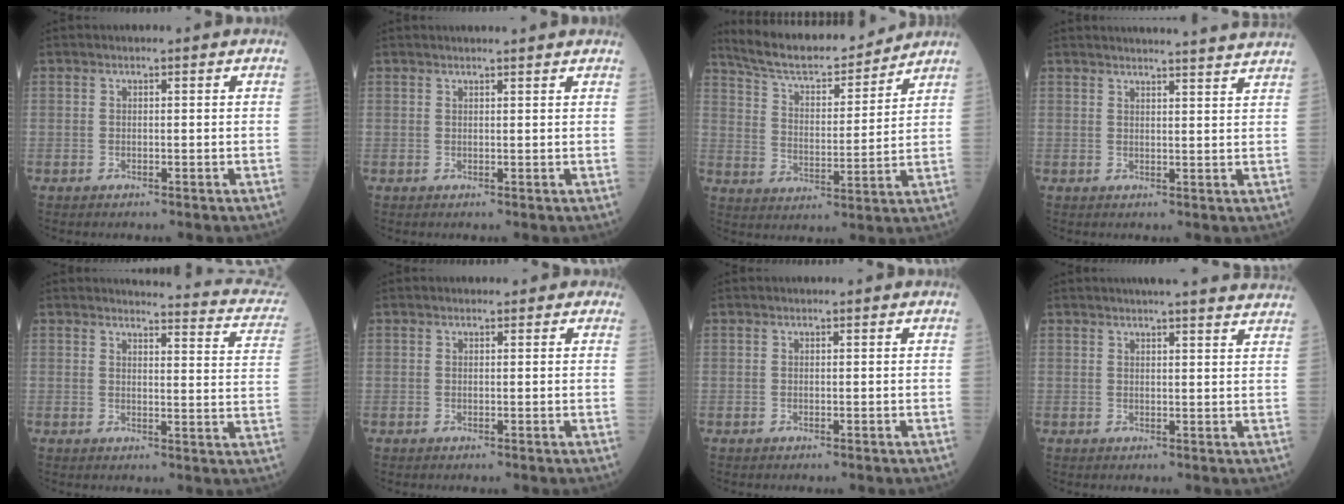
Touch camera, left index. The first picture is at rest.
{"total": 5.1, "force": [4.8, -0.1, 1.8], "torque": [-0.023, 0.022, 0.051]}
{"total": 15.0, "force": [13.8, 2.4, 5.3], "torque": [-0.091, 0.002, 0.228]}
{"total": 12.7, "force": [12.3, -1.2, 3.1], "torque": [-0.041, -0.027, 0.135]}
{"total": 15.2, "force": [14.7, 1.9, 3.5], "torque": [-0.011, -0.077, 0.128]}
{"total": 0.9, "force": [0.6, 0.7, 0.1], "torque": [0.003, -0.002, 0.001]}
{"total": 0.0}
{"total": 13.0, "force": [12.0, 0.5, 4.8], "torque": [-0.055, -0.001, 0.126]}